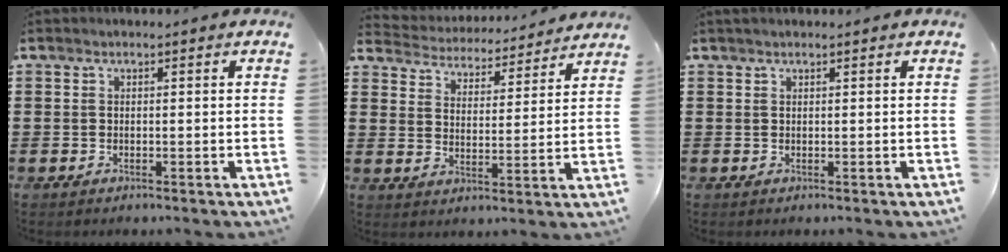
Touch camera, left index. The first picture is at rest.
{"total": 4.2, "force": [4.2, 0.1, -0.4], "torque": [-0.021, -0.036, 0.067]}
{"total": 0.5, "force": [0.5, 0.1, 0.2], "torque": [-0.005, 0.001, 0.010]}